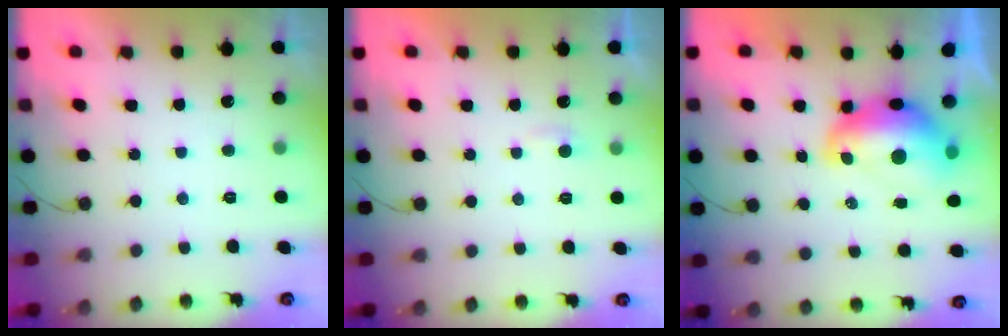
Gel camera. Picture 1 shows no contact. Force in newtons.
{"total": 2.2, "press": 2.2, "slide": 0.2}
{"total": 12.3, "press": 12.3, "slide": 1.1}